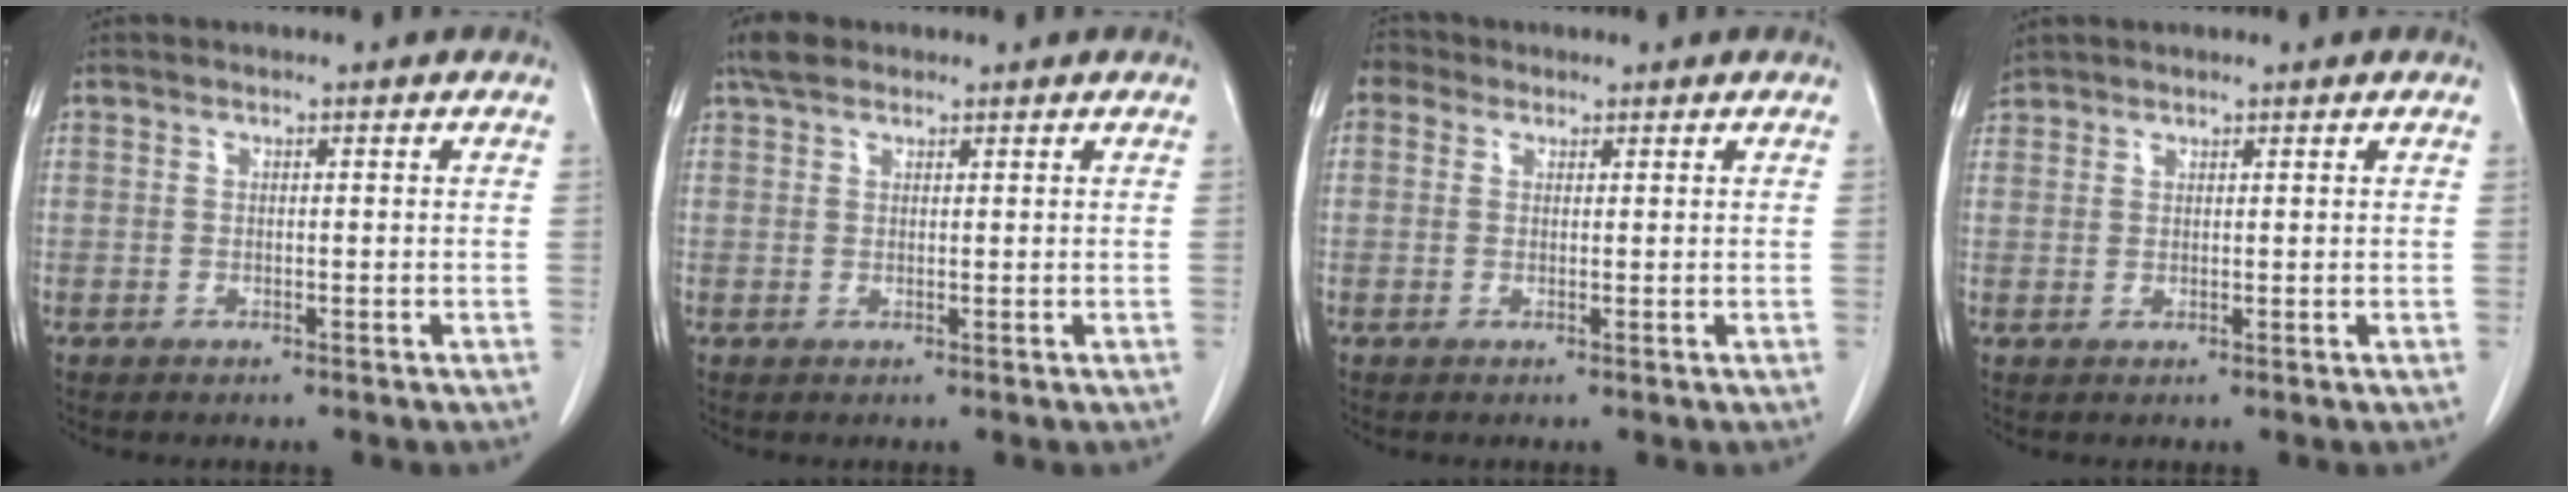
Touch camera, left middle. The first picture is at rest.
{"total": 2.6, "force": [2.0, 1.3, 1.0], "torque": [-0.022, 0.013, 0.034]}
{"total": 2.5, "force": [1.4, 2.0, 0.6], "torque": [-0.013, 0.015, 0.023]}
{"total": 1.9, "force": [1.8, 0.6, -0.1], "torque": [-0.003, 0.014, 0.036]}